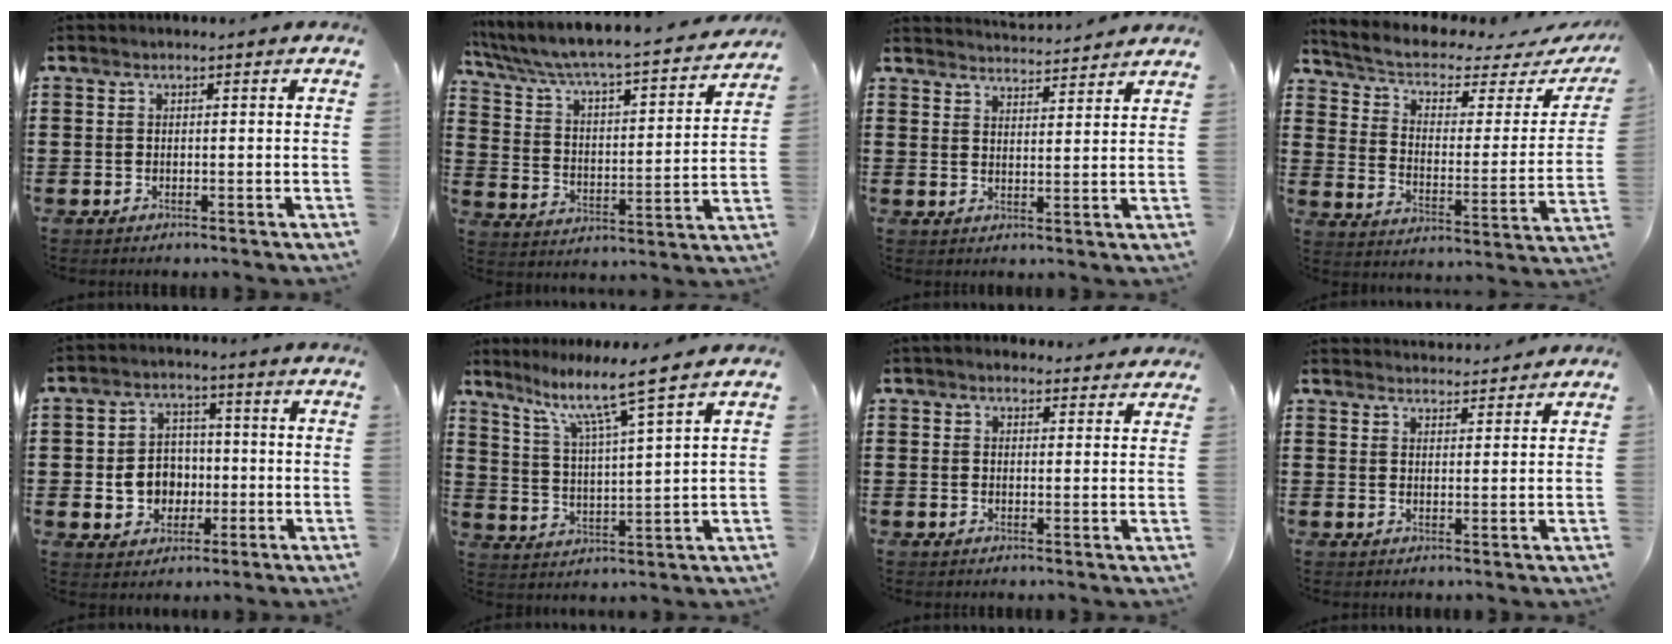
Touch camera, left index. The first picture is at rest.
{"total": 4.2, "force": [3.7, 0.4, 2.0], "torque": [-0.062, -0.041, 0.049]}
{"total": 3.4, "force": [3.4, -0.4, 0.0], "torque": [-0.011, -0.019, 0.060]}
{"total": 3.9, "force": [2.8, 1.5, 2.1], "torque": [-0.060, -0.025, 0.042]}
{"total": 6.4, "force": [-0.9, 5.6, 2.9], "torque": [-0.054, 0.010, -0.019]}
{"total": 8.0, "force": [6.3, -0.6, 4.9], "torque": [-0.117, -0.041, 0.102]}
{"total": 2.3, "force": [2.1, 0.8, 0.3], "torque": [-0.012, 0.000, 0.040]}
{"total": 2.9, "force": [2.9, 0.2, -0.2], "torque": [-0.004, -0.010, 0.055]}